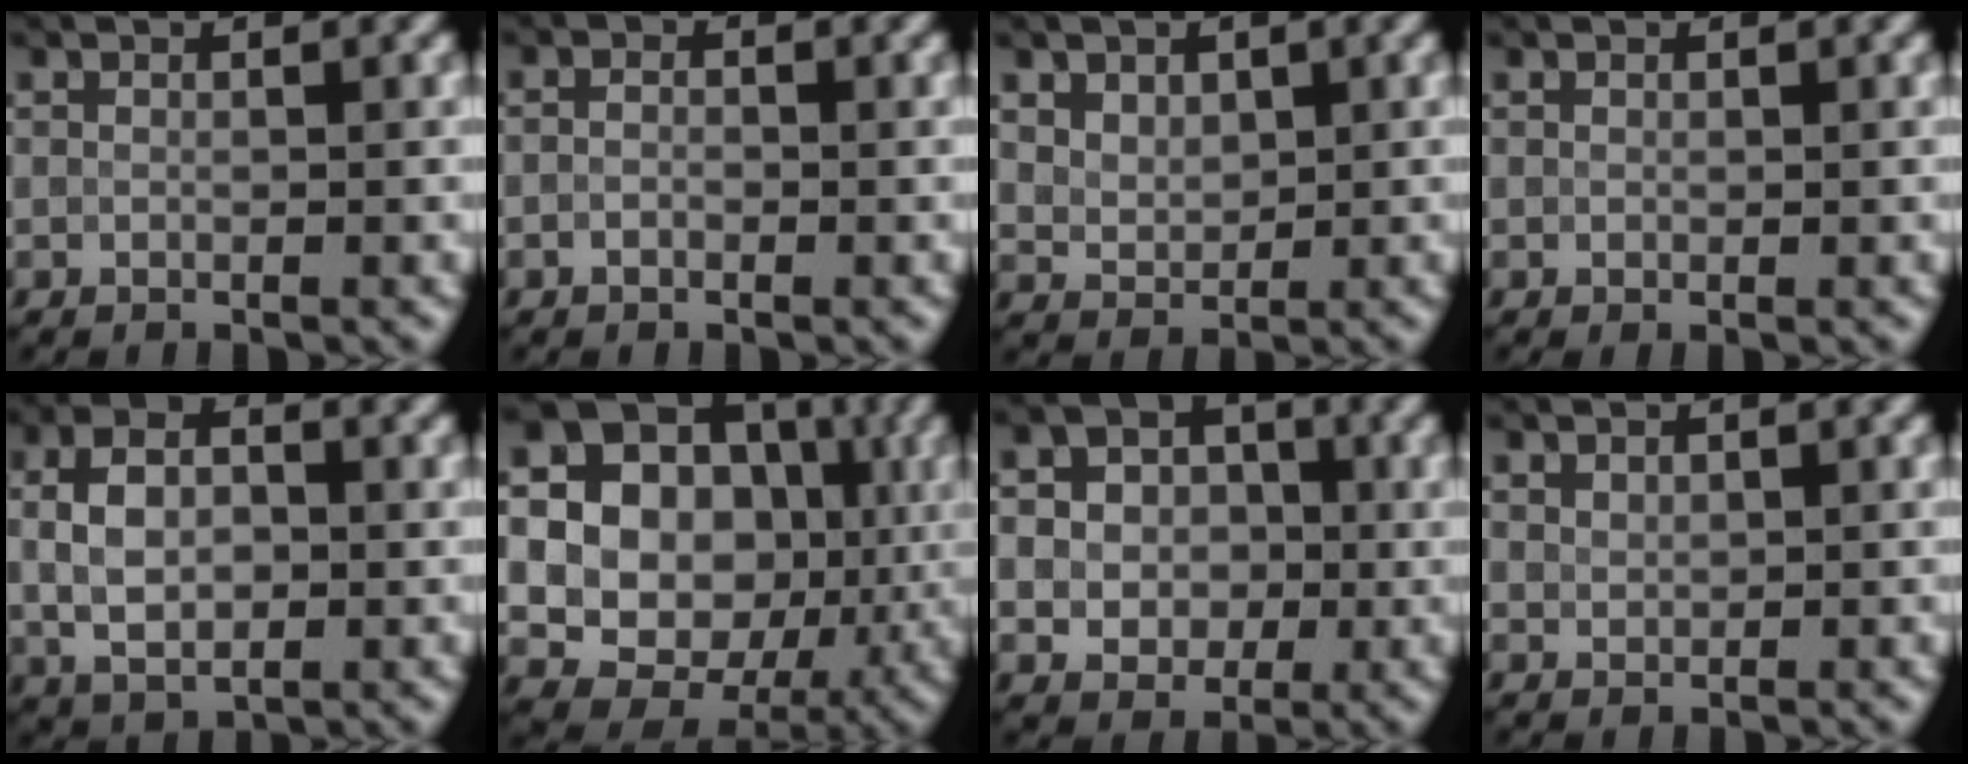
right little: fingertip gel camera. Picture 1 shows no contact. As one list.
[{"total": 0.7, "force": [-0.4, 0.4, 0.4], "torque": [-0.011, 0.003, -0.010]}, {"total": 3.3, "force": [1.7, 2.2, 1.7], "torque": [-0.034, 0.015, 0.029]}, {"total": 0.5, "force": [0.0, 0.2, 0.5], "torque": [-0.003, 0.001, 0.001]}, {"total": 5.5, "force": [0.5, 3.5, 4.2], "torque": [-0.081, 0.010, 0.004]}, {"total": 20.5, "force": [1.9, 18.4, 8.8], "torque": [-0.183, 0.034, 0.010]}, {"total": 7.1, "force": [-0.4, 6.3, 3.1], "torque": [-0.053, 0.005, -0.021]}, {"total": 0.8, "force": [0.5, 0.5, 0.3], "torque": [-0.006, 0.003, 0.011]}]